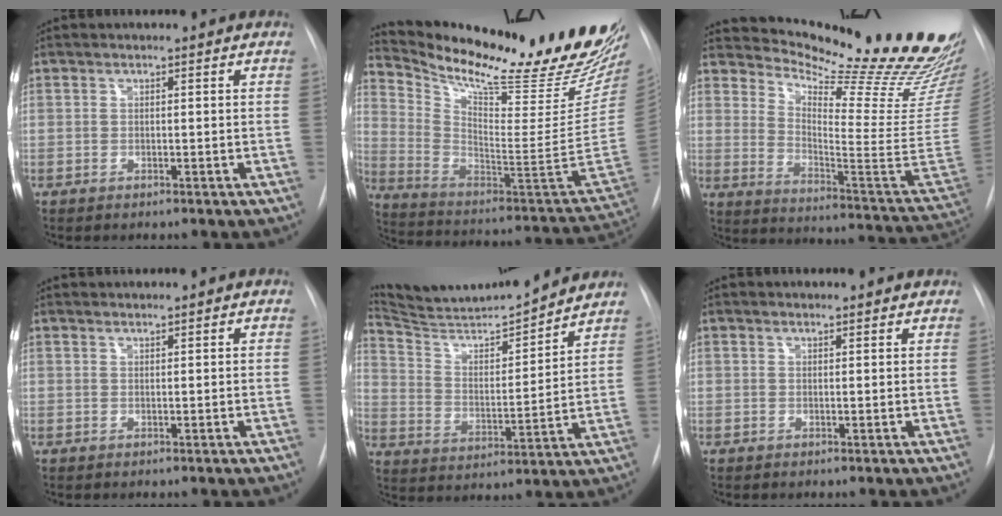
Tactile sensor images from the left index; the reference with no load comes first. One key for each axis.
{"total": 29.1, "fx": 24.3, "fy": 1.8, "fz": 15.8, "tx": -0.265, "ty": -0.110, "tz": 0.344}
{"total": 25.1, "fx": 21.3, "fy": 0.7, "fz": 13.2, "tx": -0.199, "ty": -0.132, "tz": 0.274}
{"total": 0.6, "fx": 0.6, "fy": -0.3, "fz": 0.0, "tx": 0.000, "ty": 0.009, "tz": 0.017}
{"total": 17.6, "fx": 16.5, "fy": 0.7, "fz": 5.9, "tx": -0.104, "ty": -0.013, "tz": 0.264}
{"total": 3.3, "fx": 3.1, "fy": 0.7, "fz": 0.4, "tx": -0.006, "ty": 0.006, "tz": 0.026}